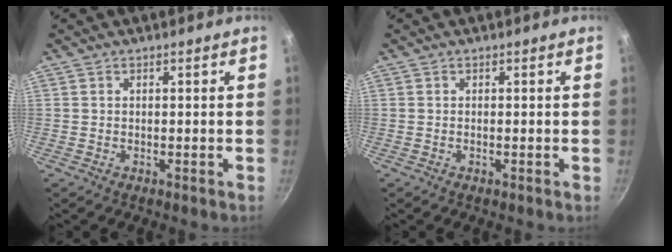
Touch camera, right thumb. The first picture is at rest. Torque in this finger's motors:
{"motor_torque": [0.17, -0.05, -0.28, -0.11, -0.02]}